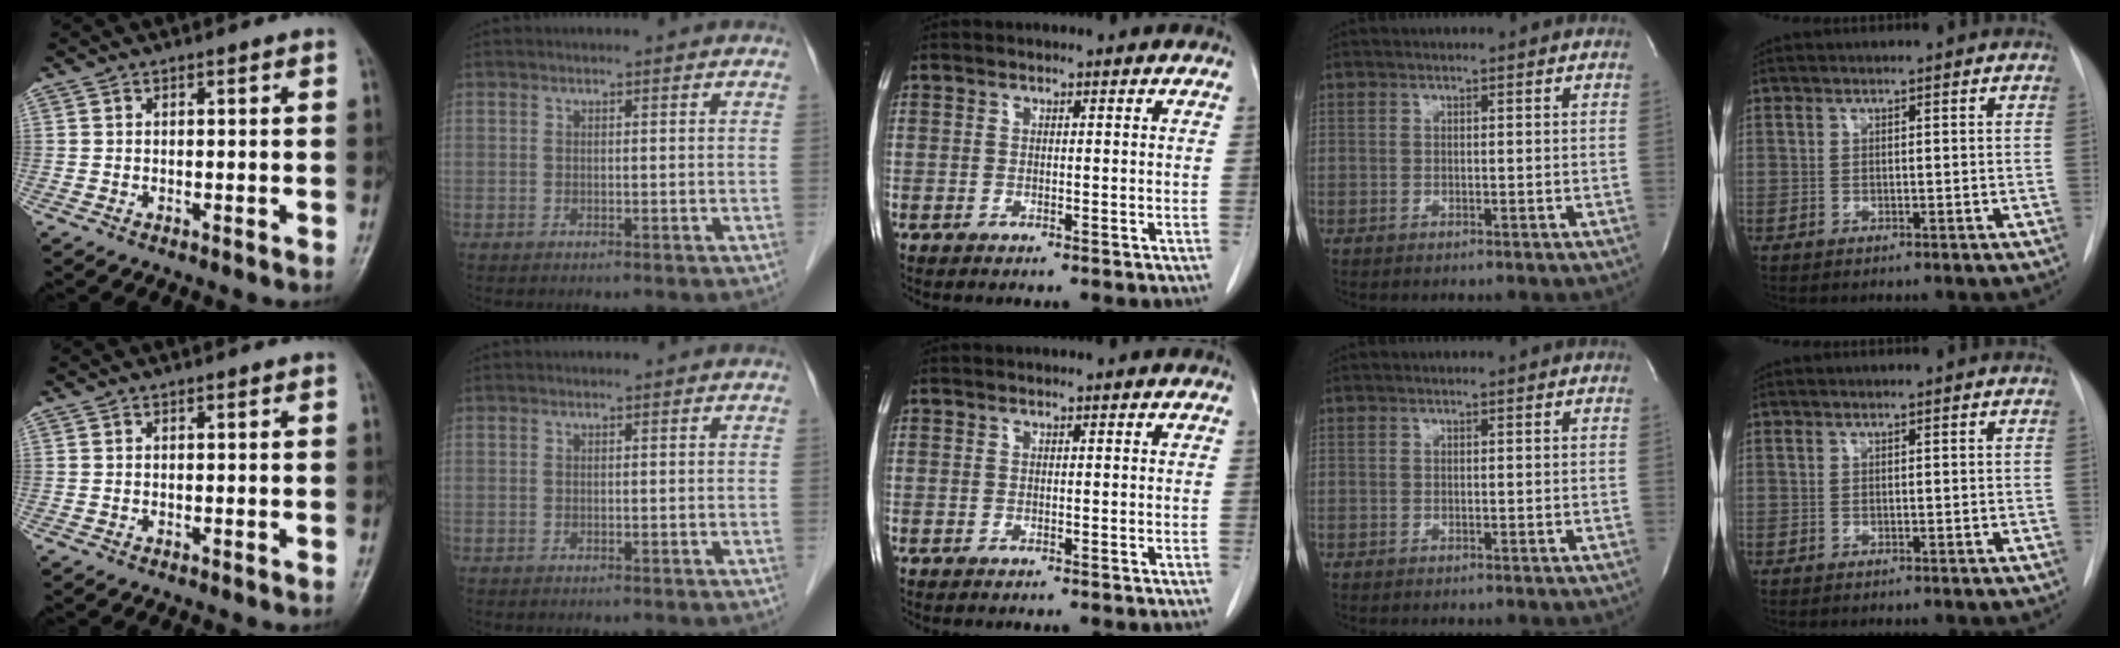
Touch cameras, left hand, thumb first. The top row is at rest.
{}